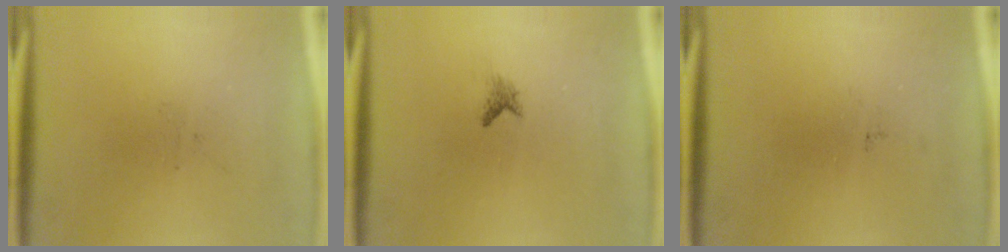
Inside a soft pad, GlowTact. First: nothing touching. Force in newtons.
{"total": 0.8}
{"total": 0.0}